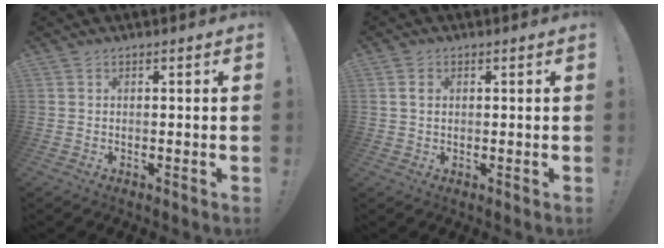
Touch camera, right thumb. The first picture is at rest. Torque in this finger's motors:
{"motor_torque": [0.03, 0.01, 0.17, 0.12, 0.08]}